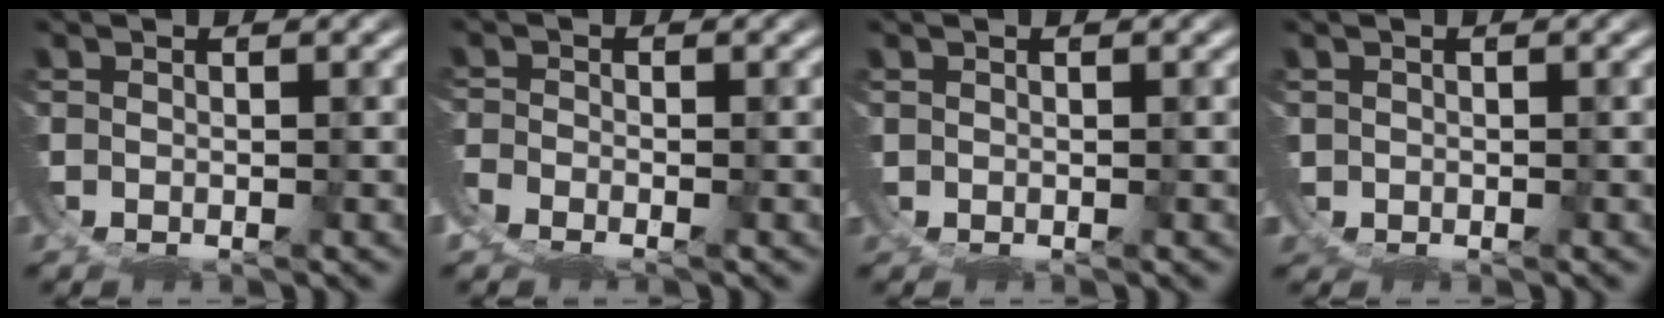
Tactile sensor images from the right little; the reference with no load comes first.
{"total": 2.9, "force": [-2.2, 1.6, 1.0], "torque": [-0.026, -0.016, -0.034]}
{"total": 0.6, "force": [0.2, 0.5, -0.3], "torque": [0.002, 0.003, 0.005]}
{"total": 1.7, "force": [-0.2, 1.6, -0.4], "torque": [-0.015, -0.013, 0.004]}